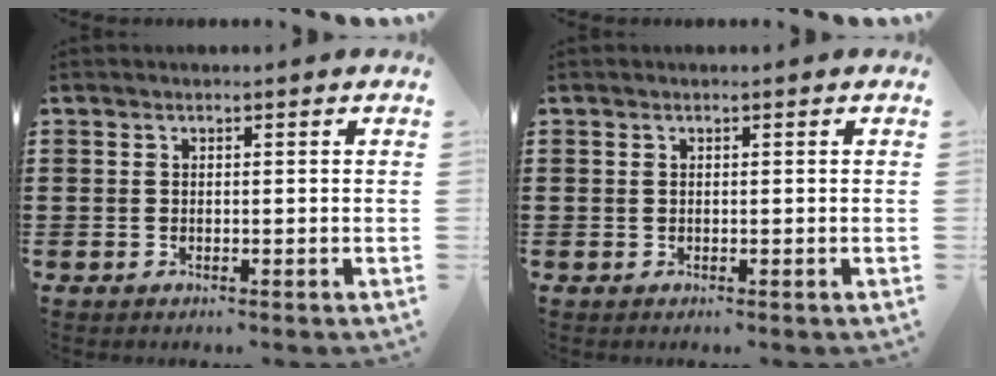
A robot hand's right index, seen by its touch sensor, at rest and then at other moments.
{"total": 0.0}